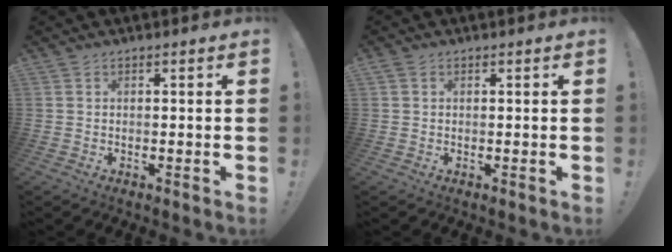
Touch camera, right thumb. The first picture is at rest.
{"total": 0.8, "force": [0.5, 0.7, 0.1], "torque": [0.003, 0.000, 0.007]}